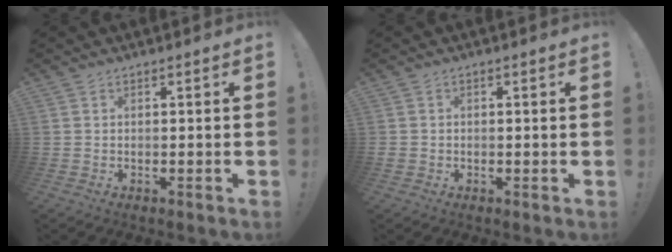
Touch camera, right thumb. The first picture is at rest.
{"total": 1.3, "force": [-0.4, 1.1, 0.6], "torque": [-0.011, 0.005, -0.007]}